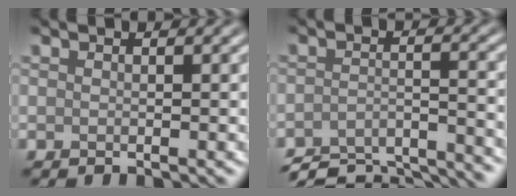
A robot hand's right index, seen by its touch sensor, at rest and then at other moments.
{"total": 9.1, "force": [-8.3, 2.1, 3.0], "torque": [-0.046, -0.003, -0.127]}